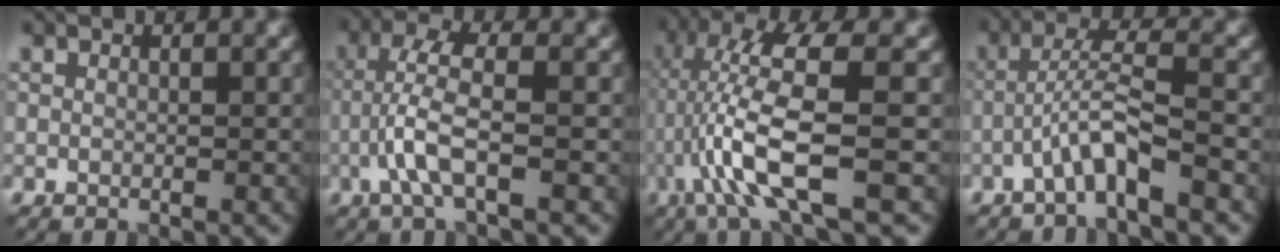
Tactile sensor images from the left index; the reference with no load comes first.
{"total": 4.1, "force": [-1.4, 0.8, 3.8], "torque": [-0.079, 0.011, -0.034]}
{"total": 8.7, "force": [-1.0, 1.6, 8.5], "torque": [-0.172, 0.012, -0.020]}
{"total": 4.0, "force": [-2.2, 0.4, 3.4], "torque": [-0.064, 0.022, -0.048]}